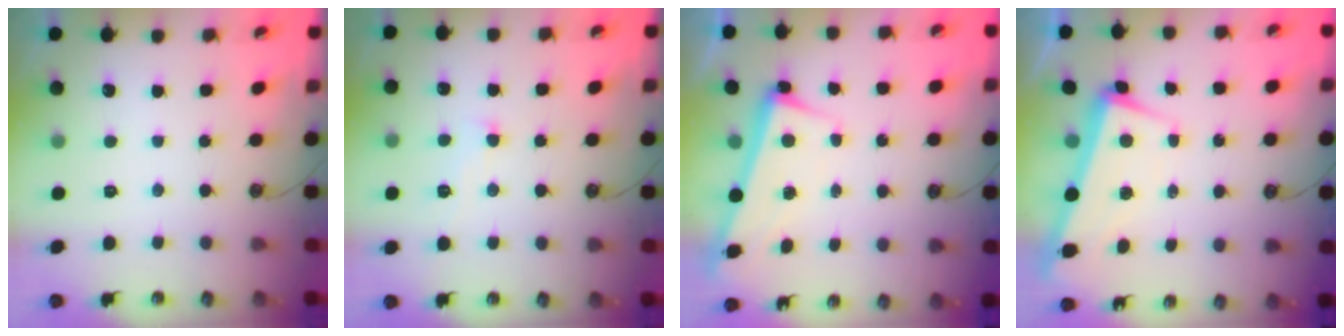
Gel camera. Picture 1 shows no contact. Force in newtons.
{"total": 0.9, "press": 0.9, "slide": 0.2}
{"total": 2.5, "press": 2.4, "slide": 0.9}
{"total": 2.4, "press": 1.6, "slide": 1.8}